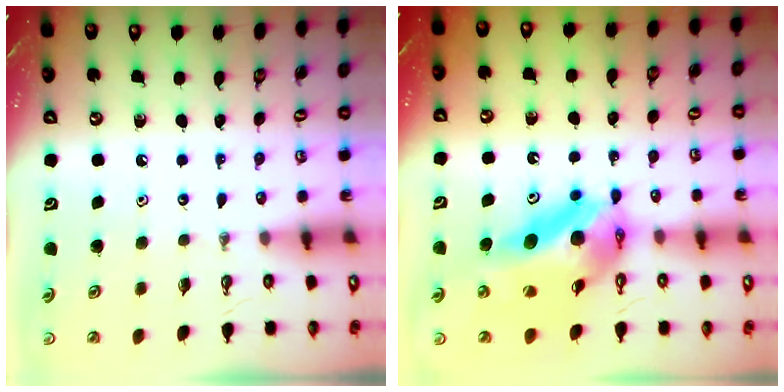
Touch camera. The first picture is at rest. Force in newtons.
{"total": 16.0, "press": 15.9, "slide": 1.7}